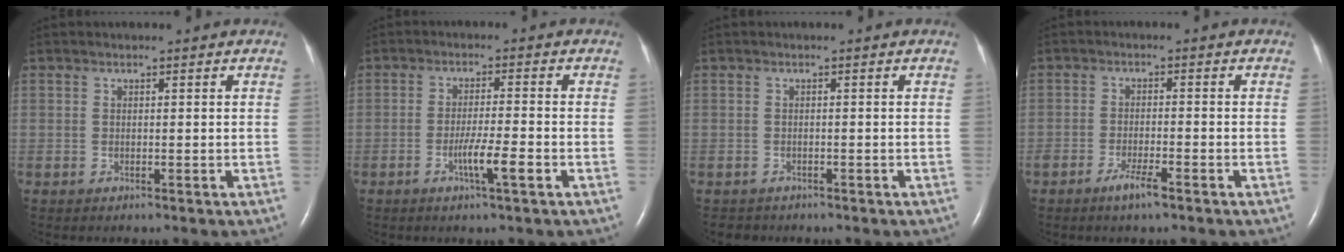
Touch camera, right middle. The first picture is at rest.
{"total": 4.5, "force": [-2.0, -0.2, 4.0], "torque": [-0.074, -0.007, -0.036]}
{"total": 1.3, "force": [-1.1, 0.6, -0.2], "torque": [-0.005, 0.000, -0.017]}
{"total": 3.2, "force": [-2.2, 0.2, 2.3], "torque": [-0.049, -0.003, -0.041]}